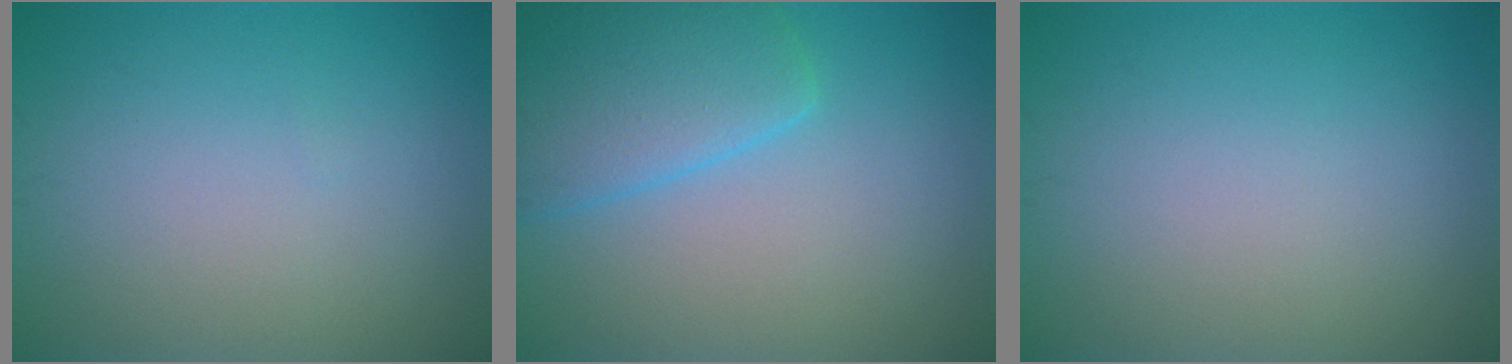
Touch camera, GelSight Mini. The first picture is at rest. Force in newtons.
{"total": 5.3, "press": 5.3, "slide": 0.2}
{"total": 0.0}